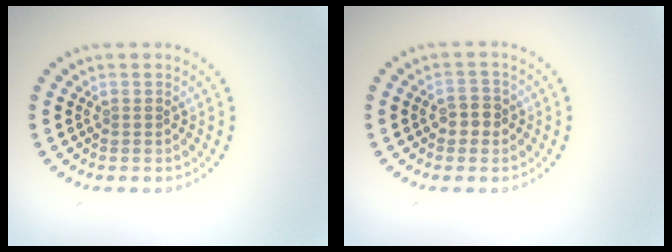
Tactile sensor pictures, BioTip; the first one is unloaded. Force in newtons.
{"total": 2.0, "press": 1.8, "slide": 0.8}